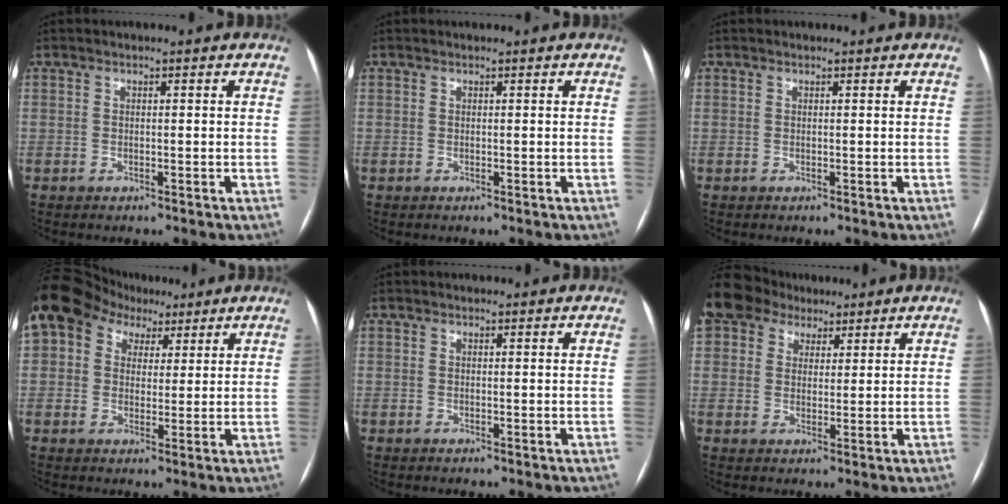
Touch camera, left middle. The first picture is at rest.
{"total": 0.6, "force": [0.6, 0.0, 0.2], "torque": [-0.001, 0.010, 0.011]}
{"total": 0.6, "force": [0.6, 0.1, 0.1], "torque": [-0.002, 0.006, 0.009]}
{"total": 17.8, "force": [9.0, 13.3, 7.7], "torque": [-0.206, 0.092, 0.166]}
{"total": 1.1, "force": [1.0, 0.2, 0.2], "torque": [-0.010, 0.011, 0.015]}
{"total": 14.5, "force": [9.1, 9.9, 5.2], "torque": [-0.152, 0.065, 0.169]}